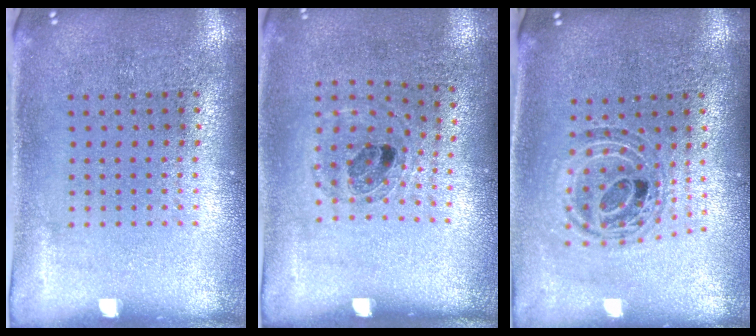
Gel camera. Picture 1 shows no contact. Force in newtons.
{"total": 1.0, "press": 0.9, "slide": 0.4}
{"total": 0.8, "press": 0.8, "slide": 0.2}